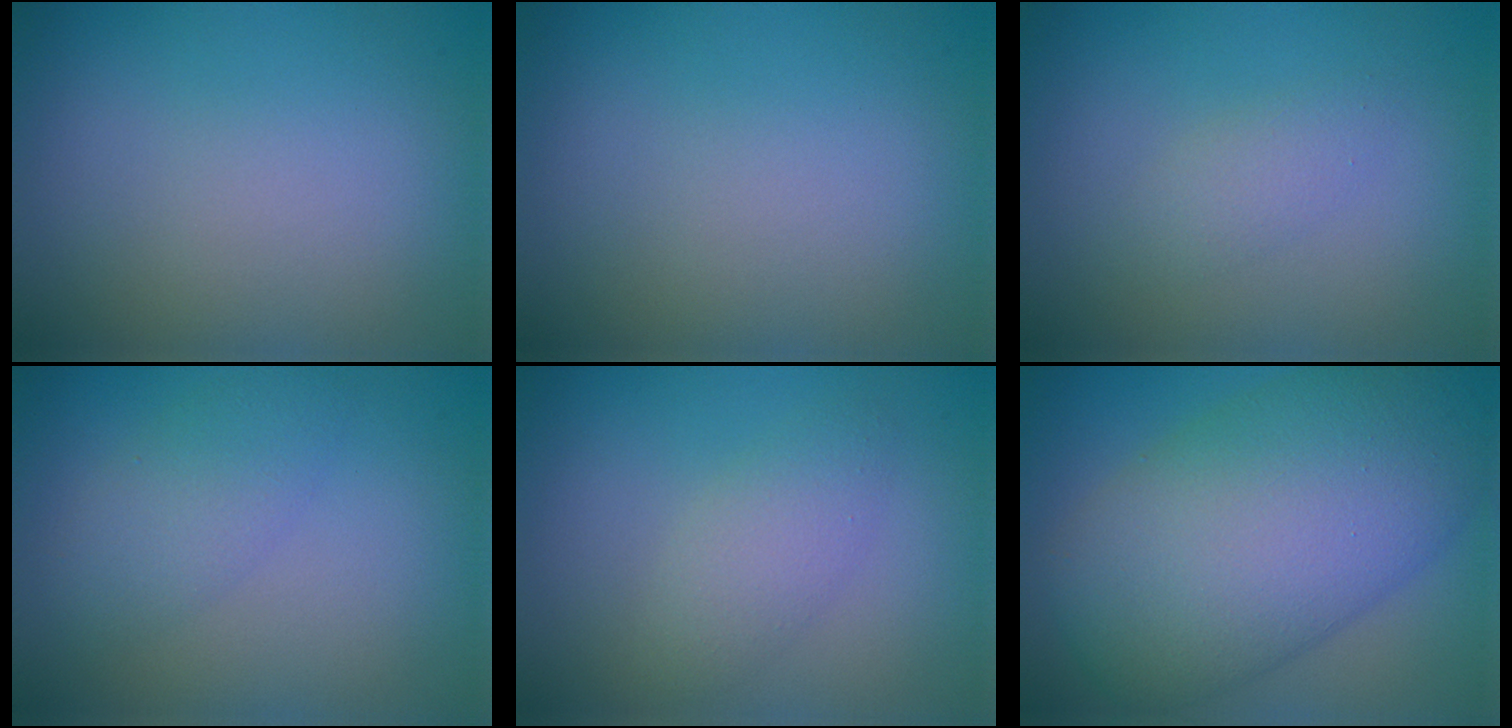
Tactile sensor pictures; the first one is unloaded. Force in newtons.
{"total": 0.0}
{"total": 1.5, "press": 1.5, "slide": 0.1}
{"total": 2.8, "press": 2.8, "slide": 0.2}
{"total": 2.2, "press": 2.2, "slide": 0.2}
{"total": 14.0, "press": 14.0, "slide": 0.3}